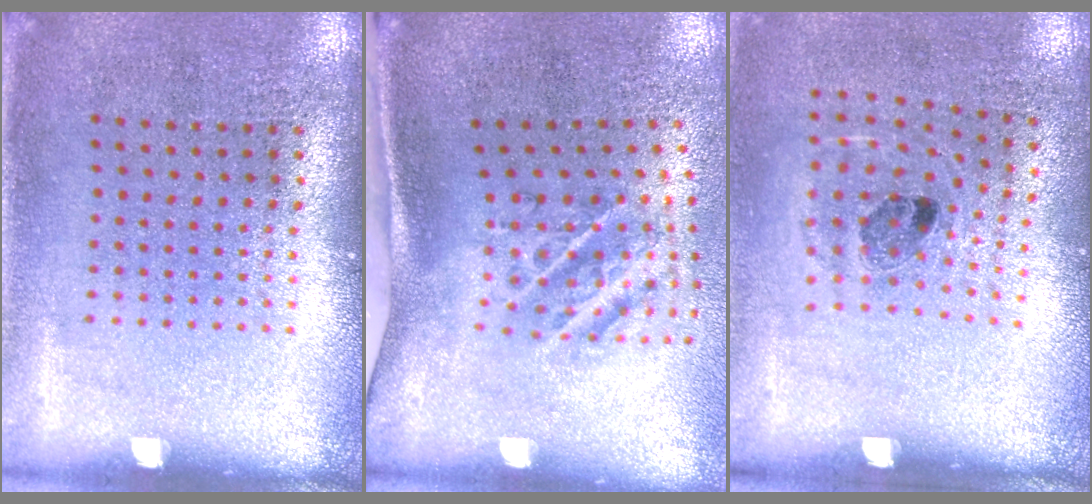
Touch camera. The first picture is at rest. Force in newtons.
{"total": 2.2, "press": 1.3, "slide": 1.9}
{"total": 1.0, "press": 0.7, "slide": 0.7}